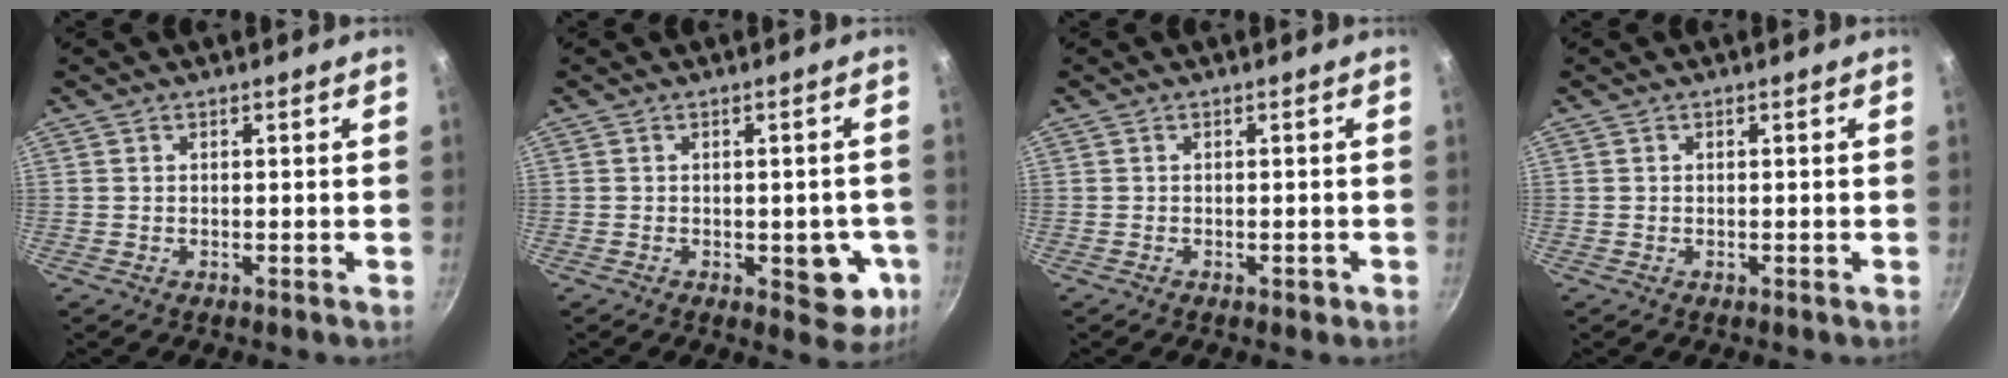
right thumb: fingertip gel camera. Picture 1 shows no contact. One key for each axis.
{"total": 8.1, "fx": -2.1, "fy": 4.2, "fz": 6.6, "tx": -0.040, "ty": 0.001, "tz": -0.024}
{"total": 1.2, "fx": -0.6, "fy": 0.6, "fz": 0.8, "tx": -0.009, "ty": 0.006, "tz": -0.006}
{"total": 0.0}